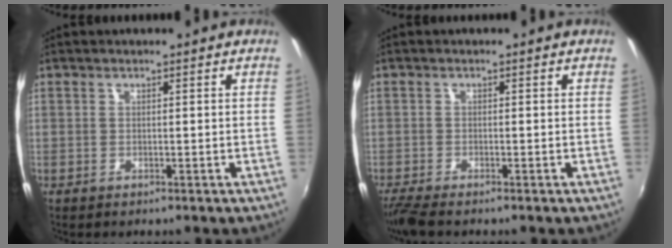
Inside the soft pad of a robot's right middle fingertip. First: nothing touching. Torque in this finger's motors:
{"motor_torque": [0.08, -0.08, 0.01, 0.01]}